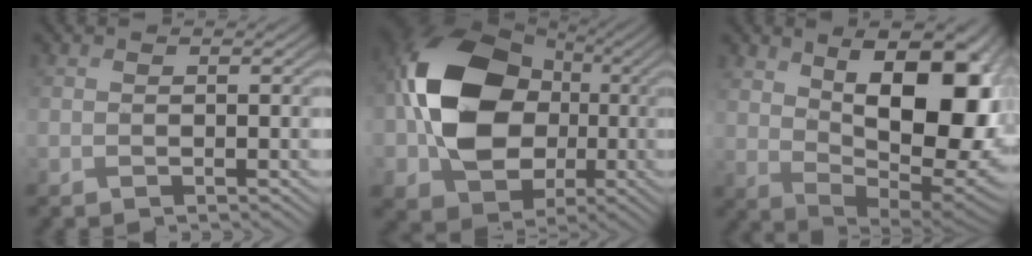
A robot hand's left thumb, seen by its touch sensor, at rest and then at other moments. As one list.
[{"total": 16.4, "force": [-0.1, 12.8, 10.2], "torque": [-0.208, 0.002, -0.007]}, {"total": 17.0, "force": [4.3, 8.8, 14.0], "torque": [-0.208, 0.002, 0.070]}]